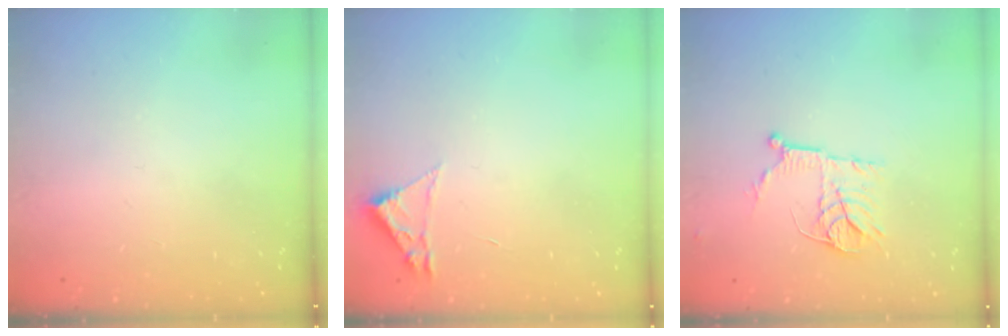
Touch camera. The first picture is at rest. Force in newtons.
{"total": 1.8, "press": 1.8, "slide": 0.2}
{"total": 11.2, "press": 11.1, "slide": 0.7}